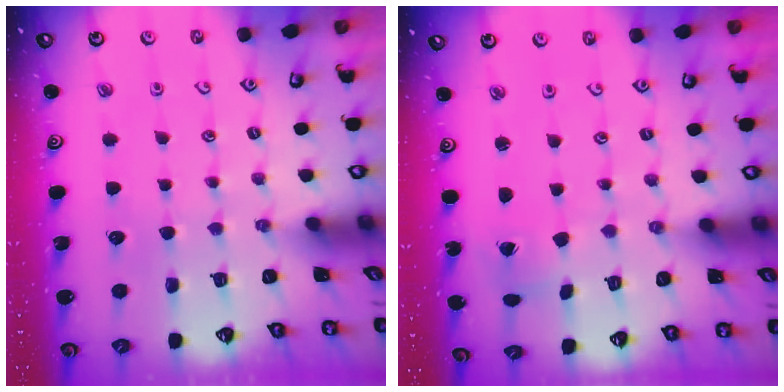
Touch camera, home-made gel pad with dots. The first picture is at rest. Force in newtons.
{"total": 1.5, "press": 1.5, "slide": 0.0}